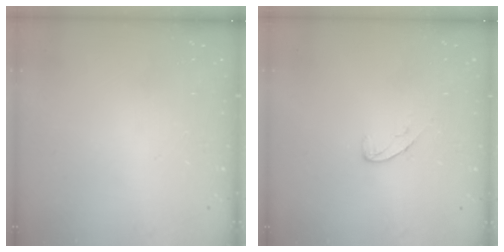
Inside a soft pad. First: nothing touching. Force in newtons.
{"total": 6.1, "press": 6.1, "slide": 0.5}